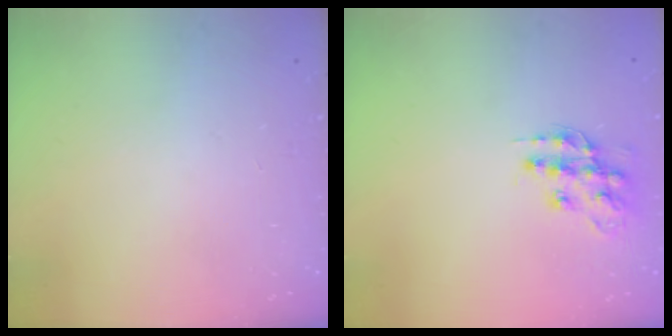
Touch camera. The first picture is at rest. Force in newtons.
{"total": 12.5, "press": 12.5, "slide": 0.9}